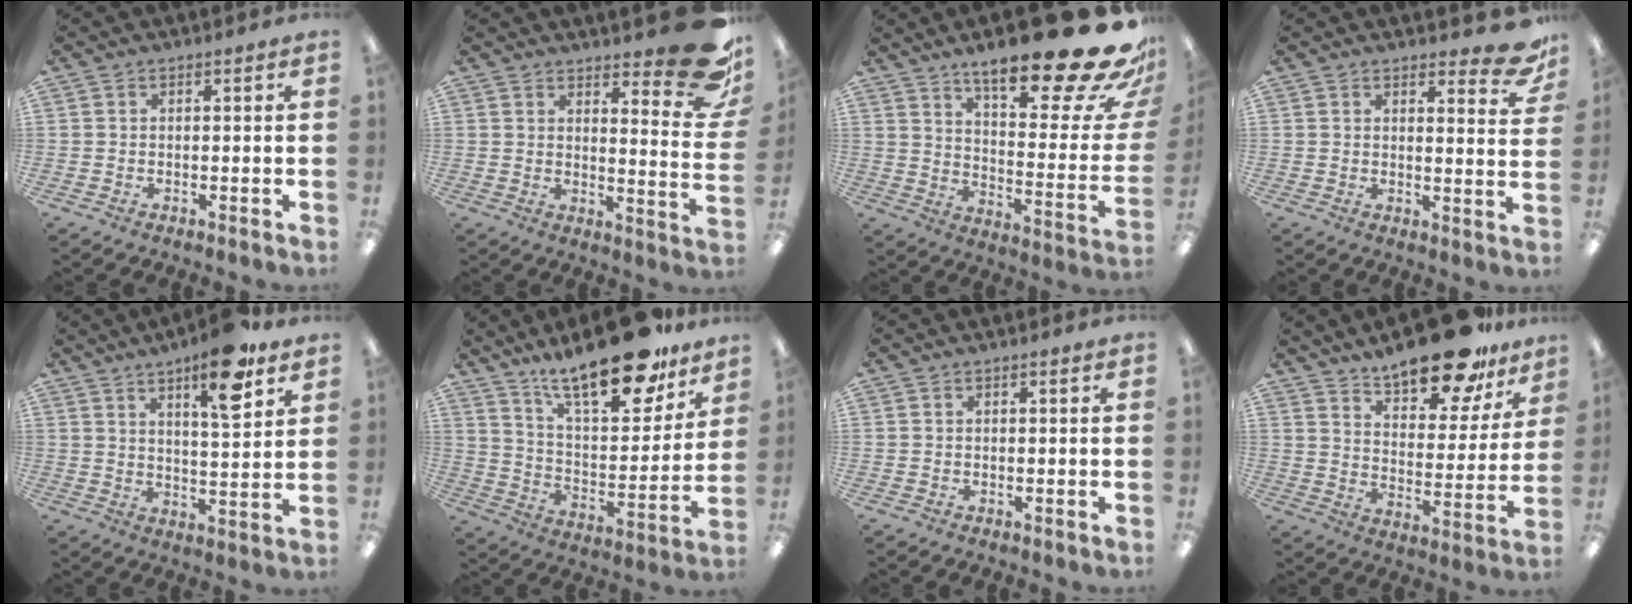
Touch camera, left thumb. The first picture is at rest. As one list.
[{"total": 14.6, "force": [9.8, 4.3, 10.0], "torque": [-0.114, -0.076, 0.161]}, {"total": 26.3, "force": [17.8, 6.6, 18.1], "torque": [-0.253, -0.130, 0.286]}, {"total": 7.5, "force": [5.5, 2.4, 4.5], "torque": [-0.044, -0.036, 0.092]}, {"total": 13.8, "force": [8.6, 4.0, 10.0], "torque": [-0.138, -0.045, 0.135]}, {"total": 23.6, "force": [17.7, 8.0, 13.5], "torque": [-0.207, -0.115, 0.298]}, {"total": 0.0}, {"total": 18.0, "force": [14.9, 5.8, 8.2], "torque": [-0.123, -0.102, 0.255]}]